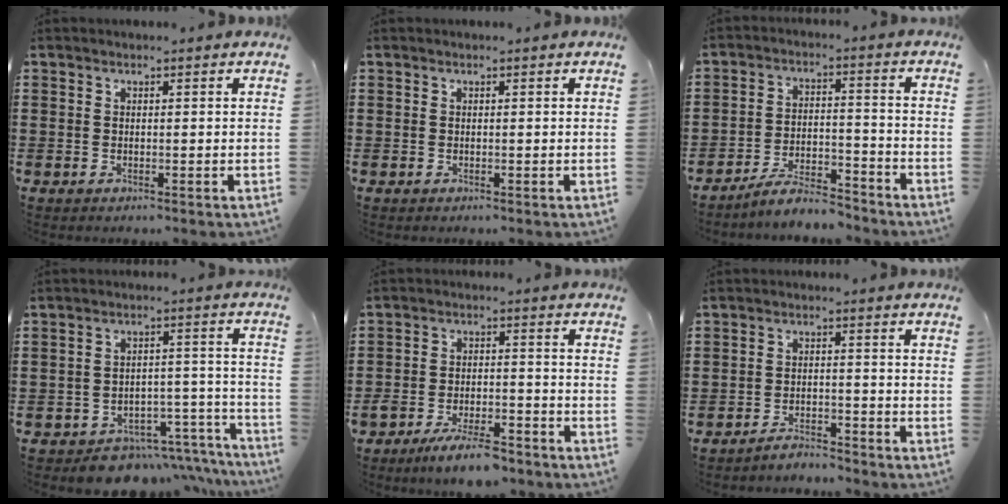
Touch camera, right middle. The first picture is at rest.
{"total": 0.0}
{"total": 6.2, "force": [-5.8, 0.8, 2.2], "torque": [-0.040, 0.005, -0.111]}
{"total": 6.0, "force": [-5.7, 1.7, 0.9], "torque": [-0.012, 0.022, -0.111]}
{"total": 6.3, "force": [-5.5, 1.3, 2.9], "torque": [-0.057, 0.005, -0.105]}
{"total": 3.1, "force": [-3.1, 0.2, 0.0], "torque": [-0.007, 0.001, -0.065]}